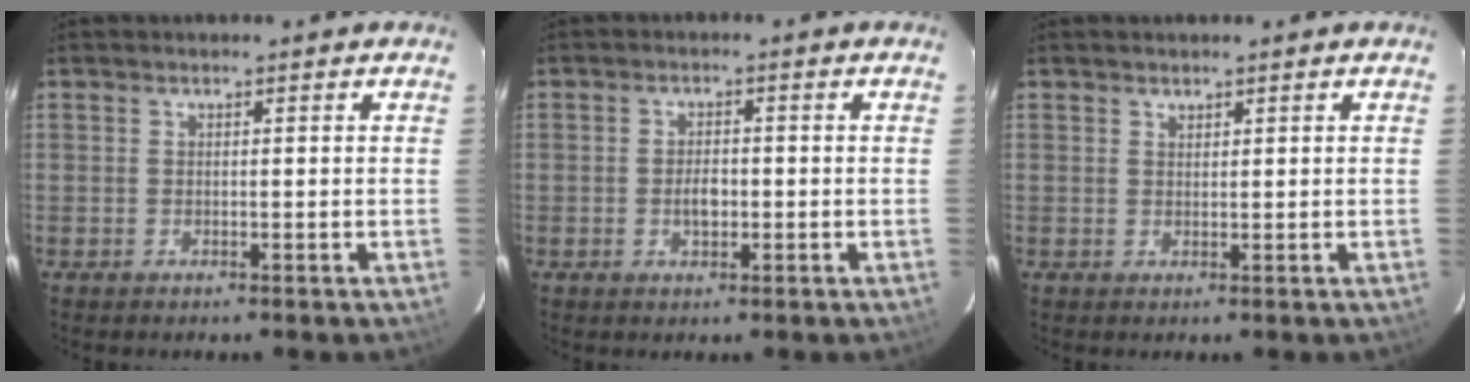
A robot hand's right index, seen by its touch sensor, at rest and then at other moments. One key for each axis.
{"total": 3.1, "fx": -0.6, "fy": 1.8, "fz": 2.4, "tx": -0.044, "ty": 0.003, "tz": -0.010}
{"total": 0.8, "fx": 0.7, "fy": 0.4, "fz": 0.1, "tx": -0.001, "ty": 0.001, "tz": 0.014}